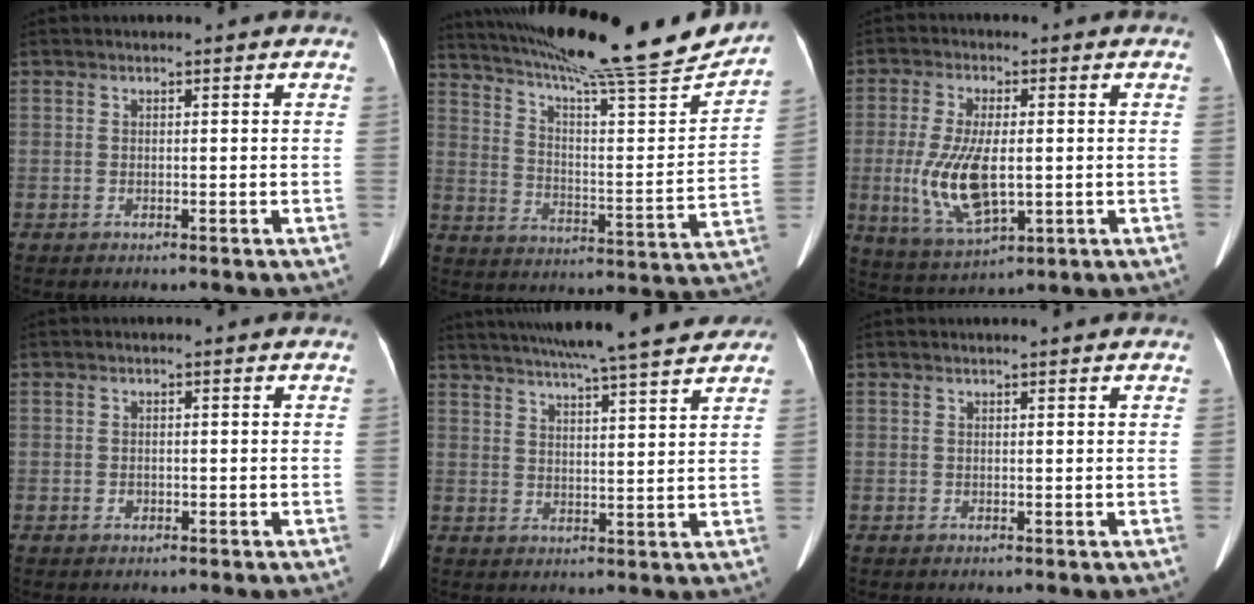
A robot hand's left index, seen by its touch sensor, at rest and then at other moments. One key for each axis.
{"total": 25.4, "fx": 22.3, "fy": 0.8, "fz": 12.1, "tx": -0.204, "ty": -0.035, "tz": 0.317}
{"total": 10.3, "fx": -1.1, "fy": 3.8, "fz": 9.5, "tx": -0.207, "ty": -0.011, "tz": -0.010}
{"total": 0.8, "fx": -0.4, "fy": 0.6, "fz": 0.3, "tx": -0.009, "ty": 0.000, "tz": -0.007}
{"total": 19.0, "fx": 16.6, "fy": 1.4, "fz": 9.1, "tx": -0.150, "ty": 0.021, "tz": 0.224}
{"total": 1.6, "fx": 1.4, "fy": 0.0, "fz": 0.8, "tx": -0.009, "ty": 0.013, "tz": 0.018}